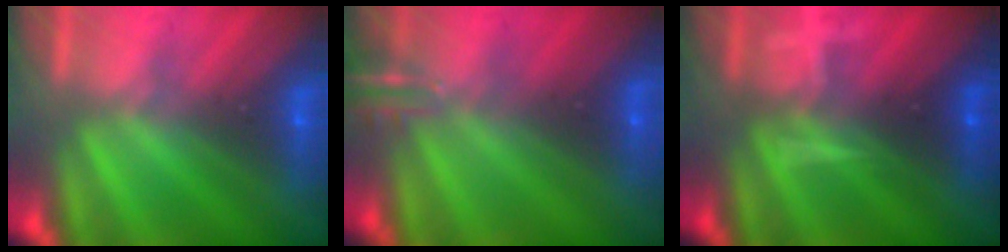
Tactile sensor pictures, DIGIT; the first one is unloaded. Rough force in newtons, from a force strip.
{"total": 4.7}
{"total": 3.2}